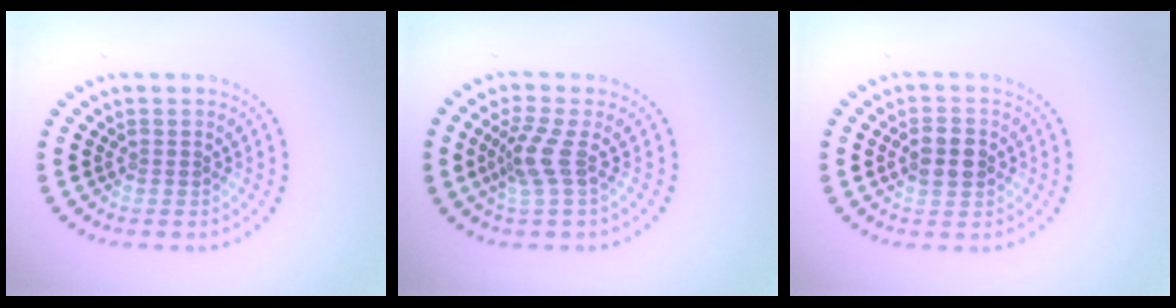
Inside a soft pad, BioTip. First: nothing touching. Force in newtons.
{"total": 2.6, "press": 1.8, "slide": 1.9}
{"total": 2.9, "press": 2.9, "slide": 0.1}